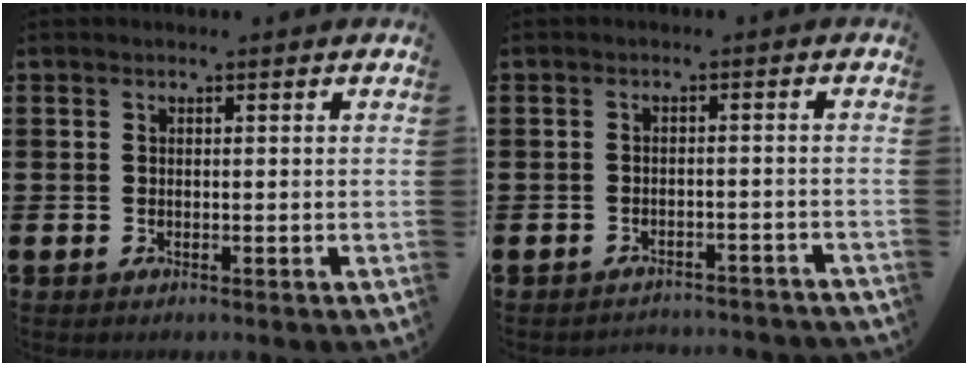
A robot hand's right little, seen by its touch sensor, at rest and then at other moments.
{"total": 1.8, "force": [-1.8, 0.0, -0.1], "torque": [-0.005, 0.003, -0.040]}